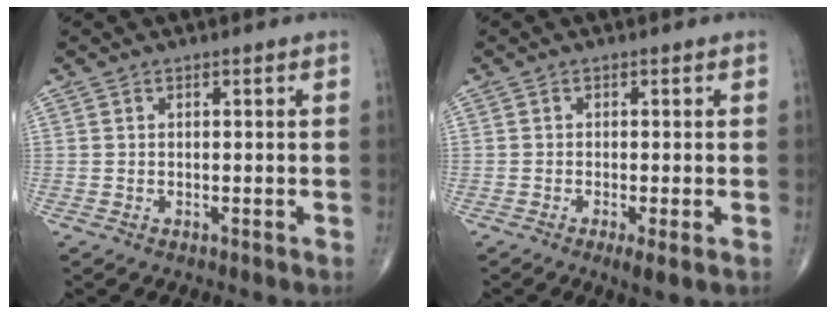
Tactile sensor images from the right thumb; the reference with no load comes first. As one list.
[{"total": 2.8, "force": [-1.1, 0.4, 2.5], "torque": [-0.051, -0.010, -0.022]}]